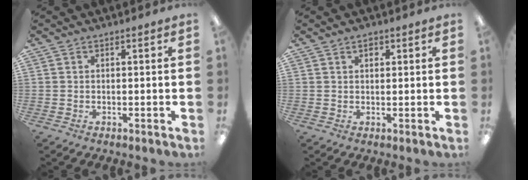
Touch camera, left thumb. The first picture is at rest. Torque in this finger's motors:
{"motor_torque": [-0.14, -0.06, -0.05, 0.03, -0.04]}